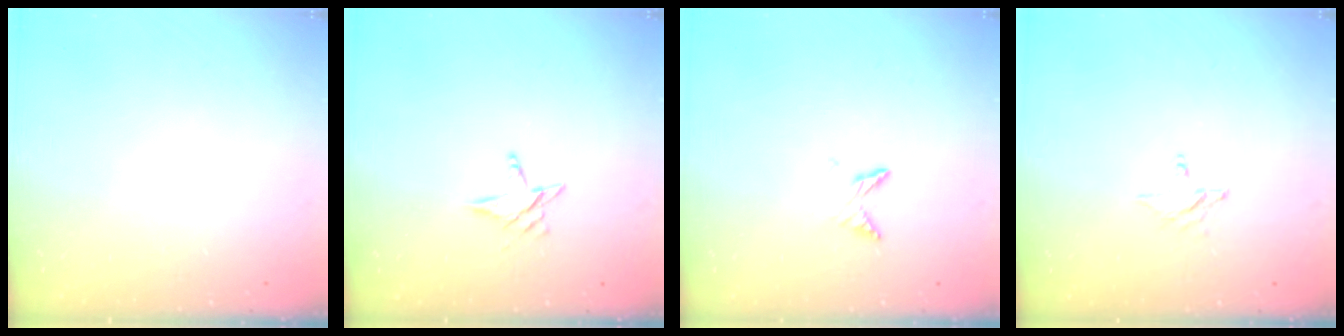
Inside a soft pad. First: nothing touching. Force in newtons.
{"total": 4.4, "press": 4.3, "slide": 0.5}
{"total": 4.5, "press": 4.4, "slide": 0.5}
{"total": 2.8, "press": 2.8, "slide": 0.3}